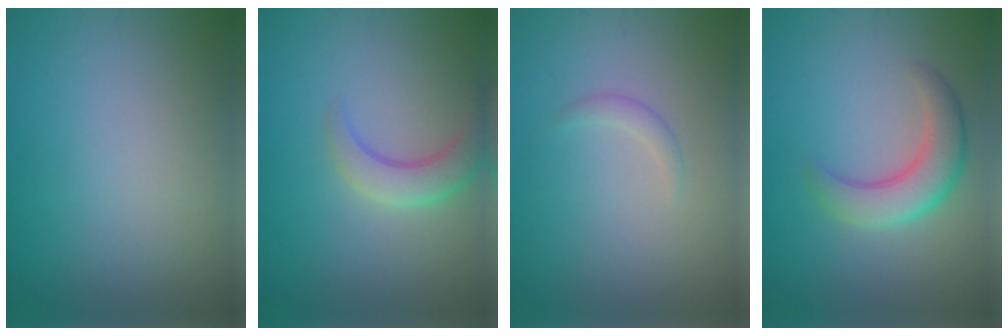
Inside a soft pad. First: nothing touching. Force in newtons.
{"total": 3.4, "press": 3.4, "slide": 0.1}
{"total": 0.9, "press": 0.9, "slide": 0.0}
{"total": 4.6, "press": 4.6, "slide": 0.2}